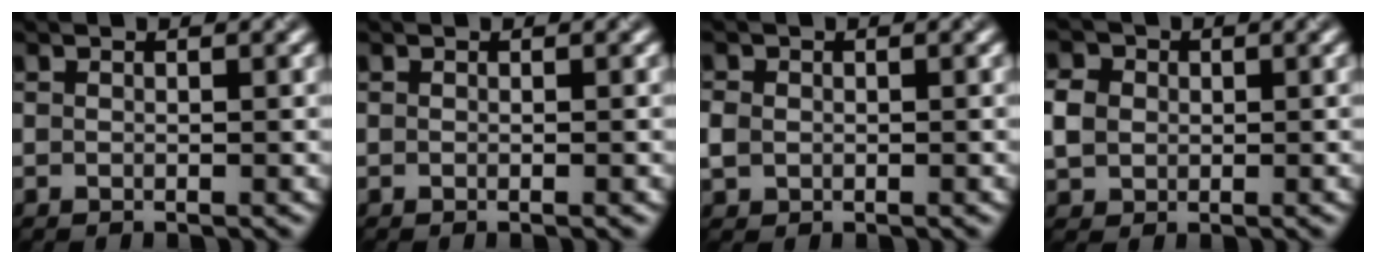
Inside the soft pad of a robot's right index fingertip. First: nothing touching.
{"total": 0.7, "force": [-0.2, 0.2, 0.6], "torque": [-0.002, -0.001, -0.006]}
{"total": 1.2, "force": [-0.4, 1.1, 0.4], "torque": [-0.006, 0.009, 0.002]}
{"total": 2.4, "force": [-0.2, 2.2, 1.0], "torque": [-0.022, 0.012, 0.002]}